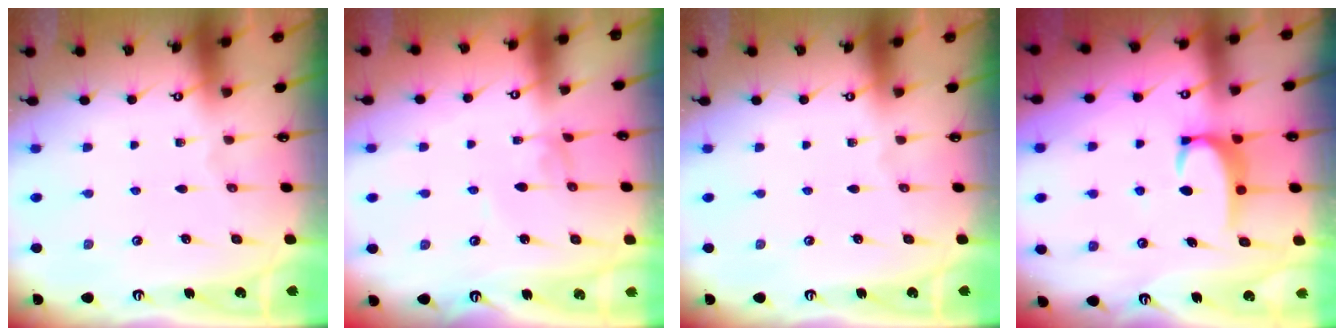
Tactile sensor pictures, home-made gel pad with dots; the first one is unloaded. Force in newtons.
{"total": 2.7, "press": 2.7, "slide": 0.1}
{"total": 0.0}
{"total": 3.5, "press": 3.5, "slide": 0.6}